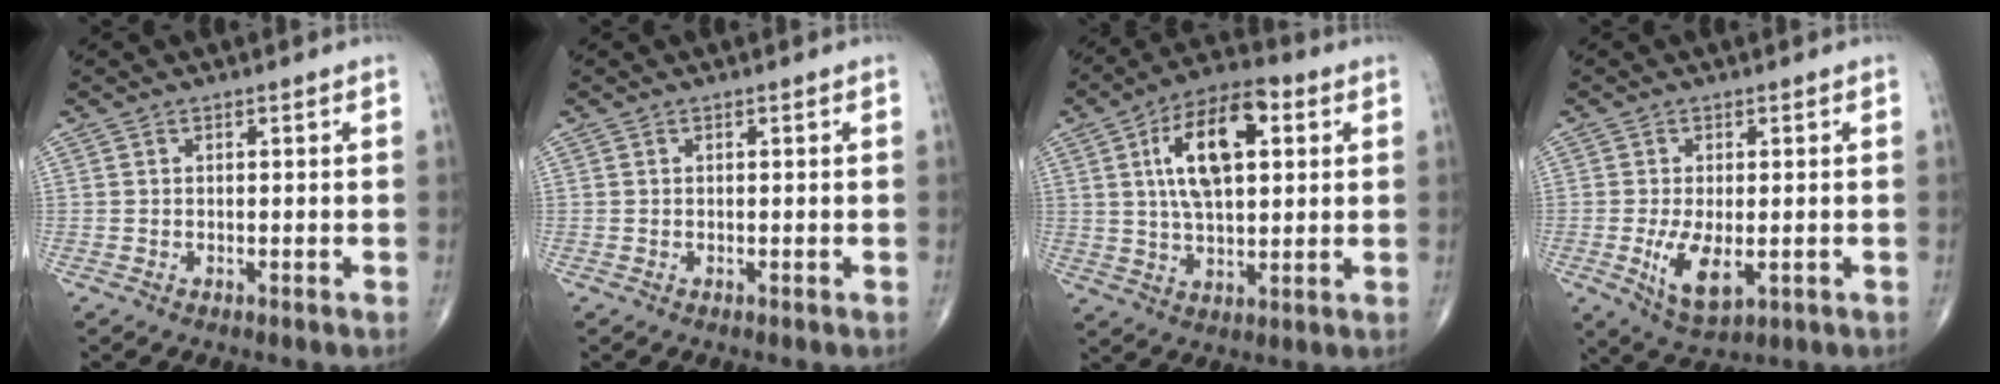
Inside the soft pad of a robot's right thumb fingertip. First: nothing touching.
{"total": 0.0}
{"total": 15.6, "force": [4.3, 7.3, 13.1], "torque": [-0.213, 0.006, 0.069]}
{"total": 7.3, "force": [-1.6, 3.4, 6.3], "torque": [-0.115, -0.018, -0.018]}